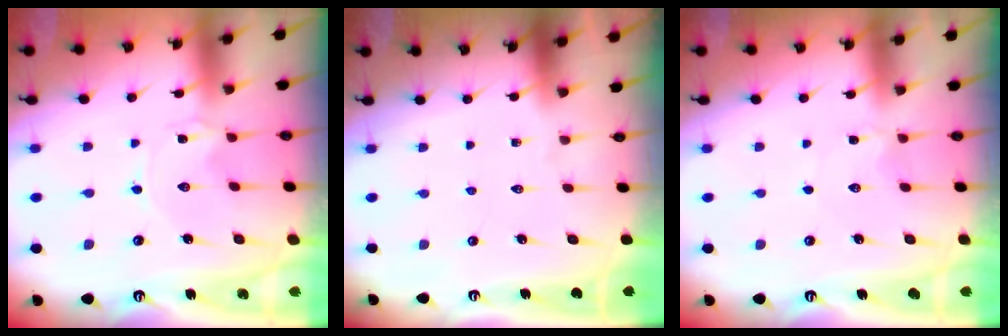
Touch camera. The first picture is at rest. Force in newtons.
{"total": 0.0}
{"total": 2.5, "press": 2.5, "slide": 0.3}